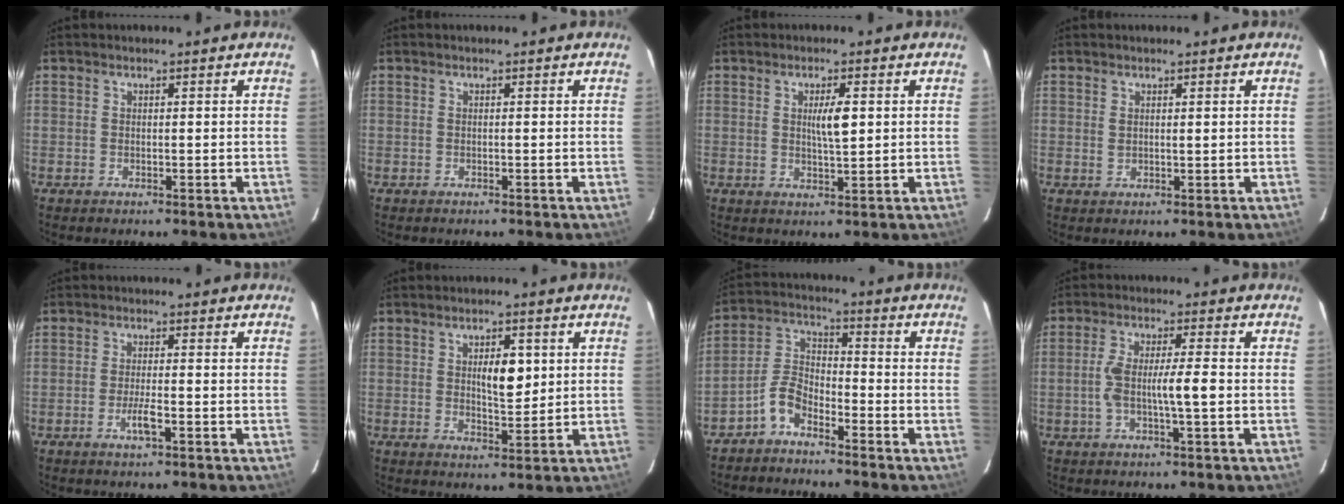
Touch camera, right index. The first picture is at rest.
{"total": 0.0}
{"total": 4.0, "force": [0.9, 0.6, 3.8], "torque": [-0.064, -0.002, 0.015]}
{"total": 1.2, "force": [0.6, 0.6, 1.0], "torque": [-0.022, 0.001, 0.014]}
{"total": 2.9, "force": [-1.2, 0.2, 2.7], "torque": [-0.052, -0.003, -0.024]}
{"total": 5.5, "force": [1.4, 2.0, 4.9], "torque": [-0.076, -0.001, 0.024]}
{"total": 5.5, "force": [-3.9, 2.5, 2.9], "torque": [-0.068, 0.008, -0.086]}
{"total": 6.6, "force": [-0.9, 0.7, 6.5], "torque": [-0.127, 0.008, -0.016]}